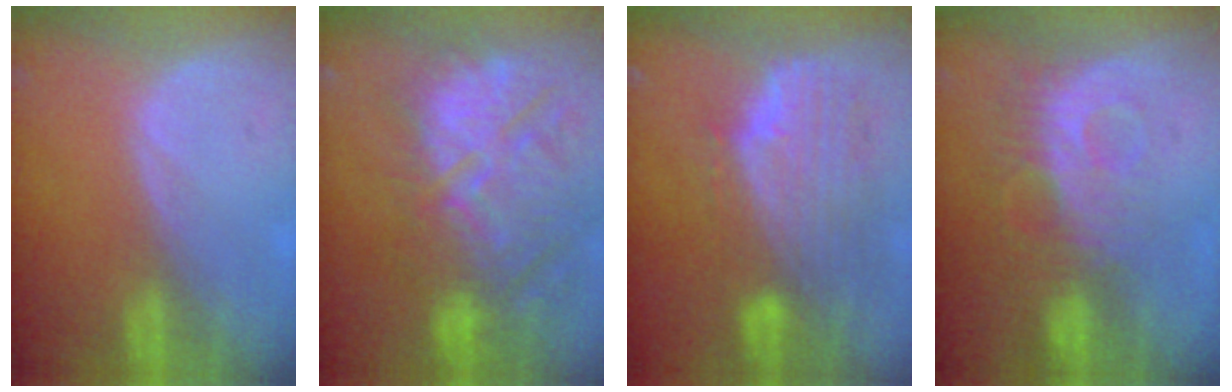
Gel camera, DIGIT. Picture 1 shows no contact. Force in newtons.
{"total": 13.9, "press": 12.6, "slide": 5.9}
{"total": 10.3, "press": 9.0, "slide": 5.1}
{"total": 9.2, "press": 8.1, "slide": 4.5}